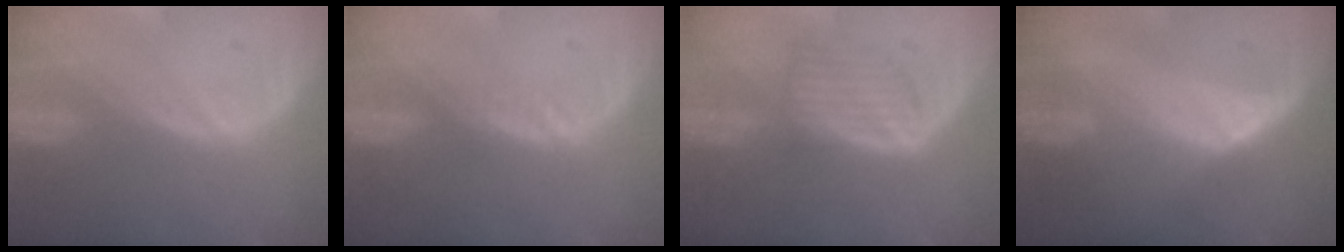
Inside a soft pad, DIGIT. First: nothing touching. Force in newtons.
{"total": 1.6, "press": 1.6, "slide": 0.1}
{"total": 6.3, "press": 5.9, "slide": 2.1}
{"total": 6.6, "press": 5.8, "slide": 3.1}